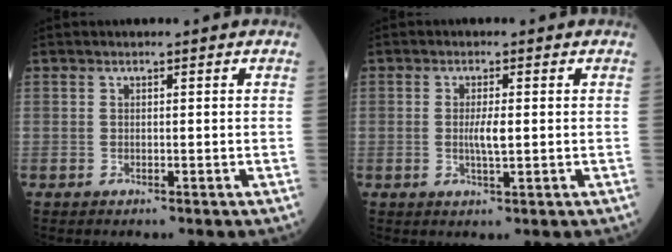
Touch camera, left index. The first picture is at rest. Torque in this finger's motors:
{"motor_torque": [0.57, 0.20, 0.07, 0.02]}